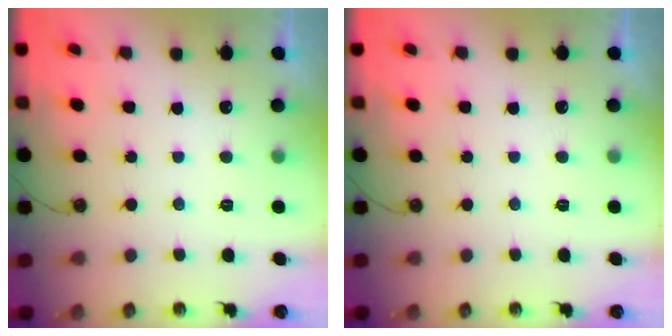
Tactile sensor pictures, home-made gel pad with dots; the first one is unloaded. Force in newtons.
{"total": 0.0}